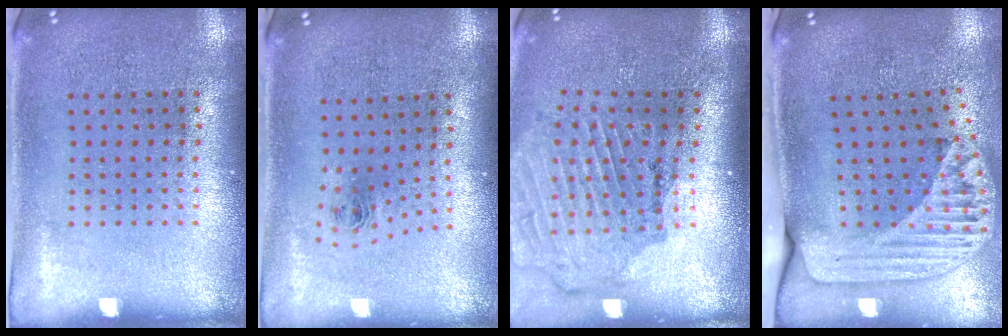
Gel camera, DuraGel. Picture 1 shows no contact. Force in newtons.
{"total": 0.8, "press": 0.3, "slide": 0.7}
{"total": 1.9, "press": 1.8, "slide": 0.3}
{"total": 2.4, "press": 1.8, "slide": 1.7}